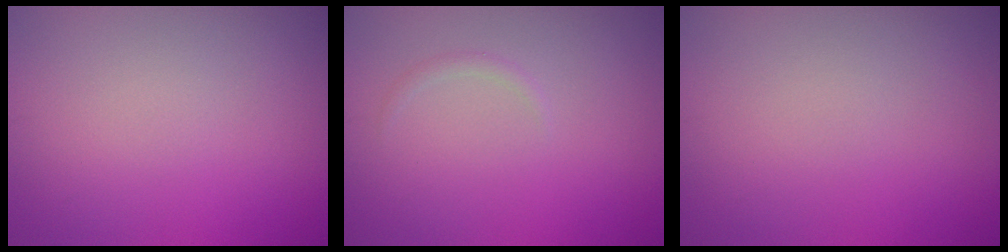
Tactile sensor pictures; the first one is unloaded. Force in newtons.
{"total": 0.6, "press": 0.6, "slide": 0.0}
{"total": 0.0}